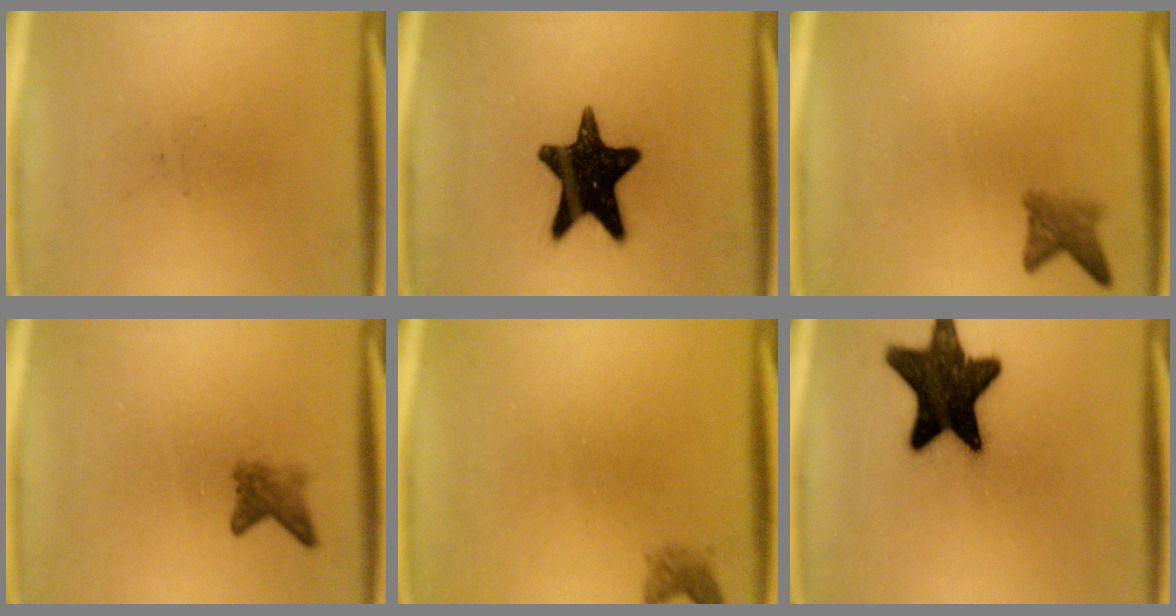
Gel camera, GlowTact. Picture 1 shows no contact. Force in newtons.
{"total": 16.5}
{"total": 2.5}
{"total": 2.3}
{"total": 1.5}
{"total": 17.2}